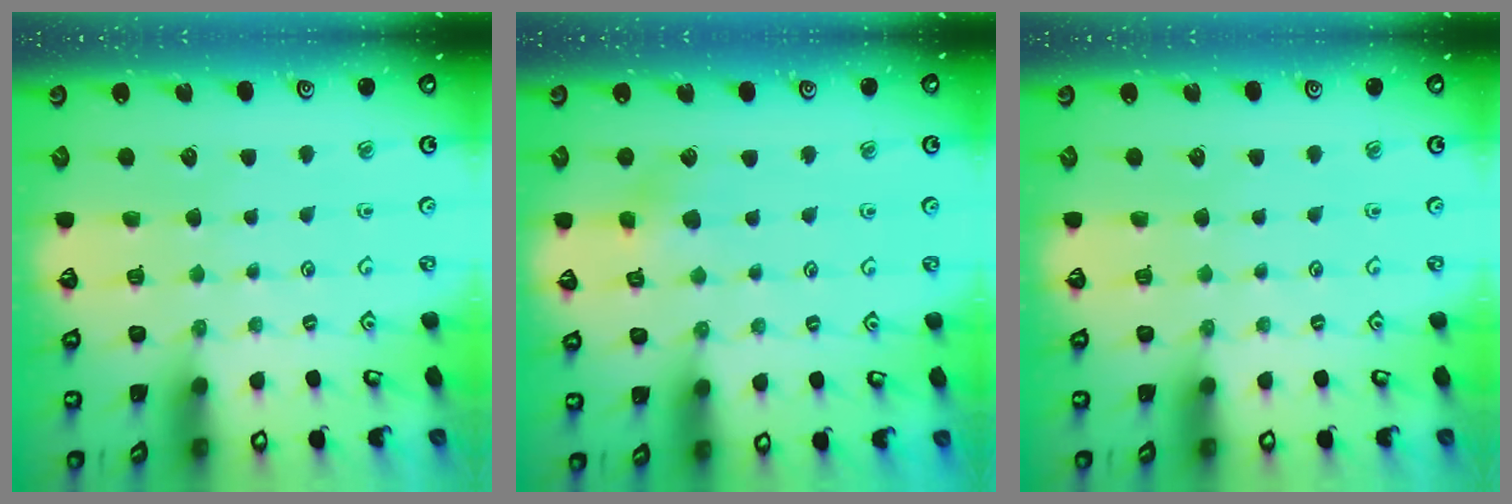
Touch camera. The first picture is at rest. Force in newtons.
{"total": 7.3, "press": 7.3, "slide": 0.5}
{"total": 0.0}